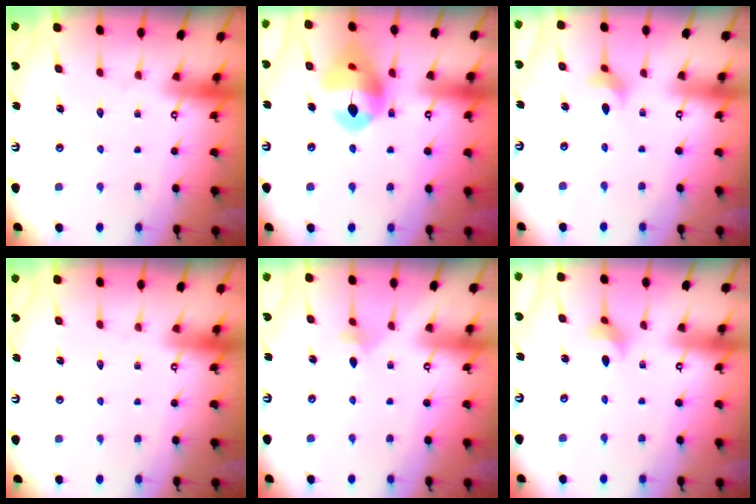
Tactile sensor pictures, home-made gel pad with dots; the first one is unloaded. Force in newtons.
{"total": 15.1, "press": 14.9, "slide": 1.9}
{"total": 2.9, "press": 2.9, "slide": 0.7}
{"total": 0.0}
{"total": 3.7, "press": 3.7, "slide": 0.6}
{"total": 2.9, "press": 2.9, "slide": 0.7}